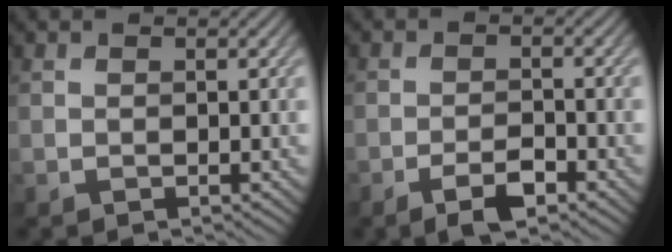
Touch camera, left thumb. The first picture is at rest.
{"total": 3.3, "force": [-2.1, 0.9, 2.3], "torque": [-0.046, 0.003, -0.043]}